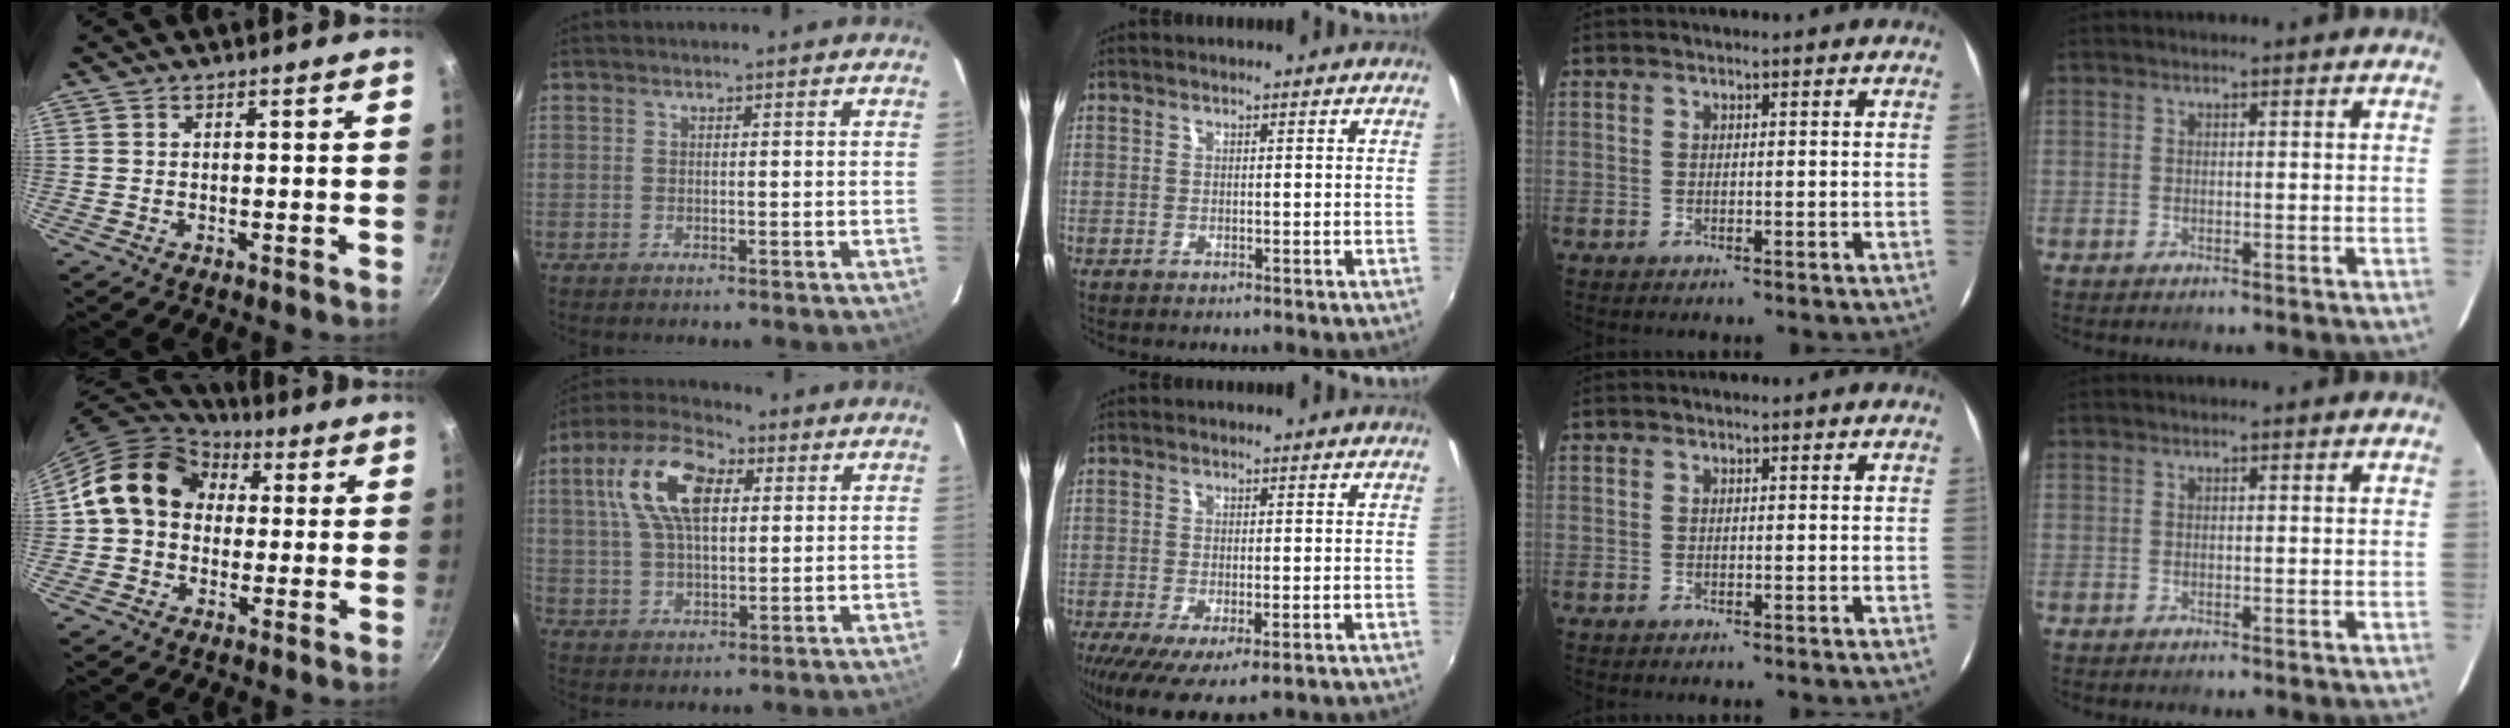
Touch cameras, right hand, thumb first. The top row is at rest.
{"thumb": {"total": 15.7, "force": [2.5, 12.8, 8.8], "torque": [-0.126, 0.035, 0.028]}, "index": {"total": 13.5, "force": [4.1, 6.7, 10.9], "torque": [-0.213, 0.030, 0.072]}, "middle": {"total": 8.2, "force": [-4.0, 3.0, 6.5], "torque": [-0.128, -0.041, -0.059]}}